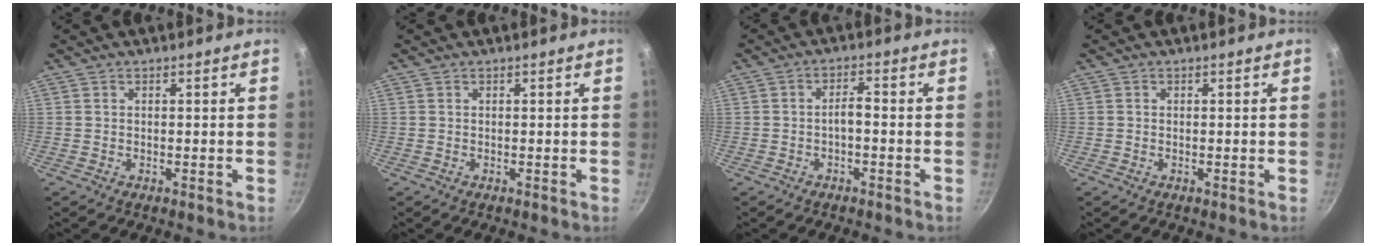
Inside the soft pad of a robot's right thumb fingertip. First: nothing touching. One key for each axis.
{"total": 0.0}
{"total": 2.6, "fx": -1.1, "fy": 0.9, "fz": 2.2, "tx": -0.038, "ty": 0.020, "tz": -0.020}
{"total": 0.0}